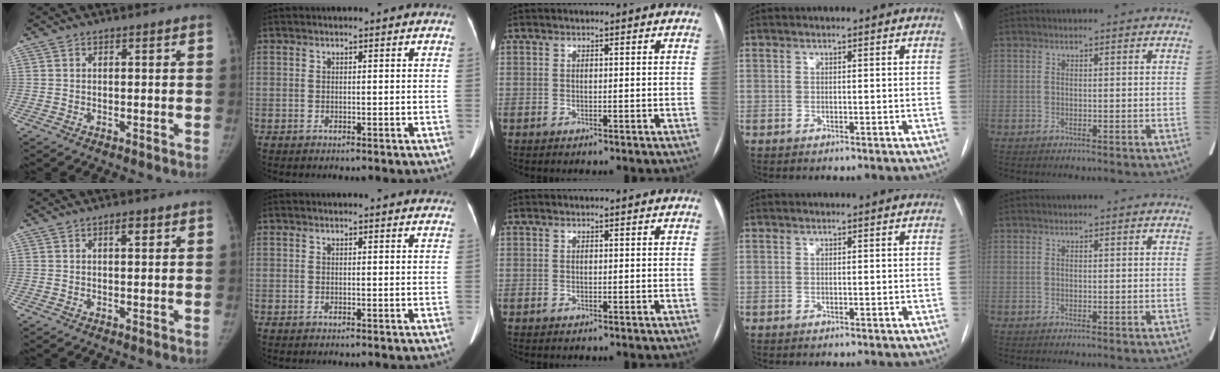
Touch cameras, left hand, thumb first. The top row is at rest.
{"thumb": {"total": 1.7, "force": [0.8, 0.6, 1.4], "torque": [-0.017, 0.001, 0.011]}, "index": {"total": 3.1, "force": [2.9, 0.6, 0.6], "torque": [-0.008, 0.000, 0.017]}}